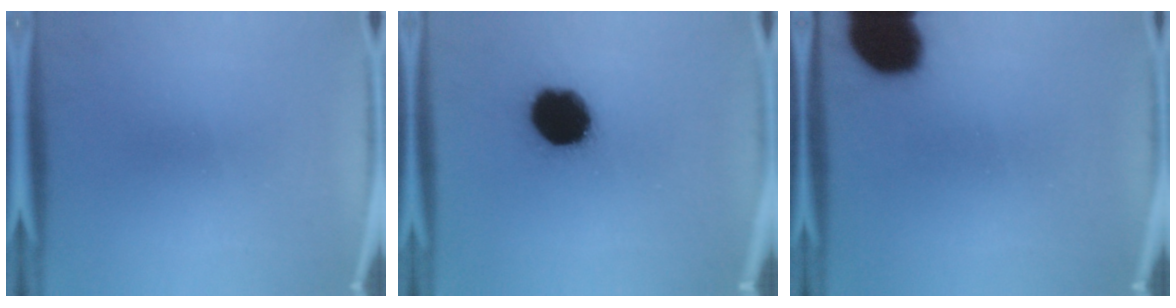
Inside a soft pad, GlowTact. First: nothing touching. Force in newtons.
{"total": 18.2}
{"total": 17.3}